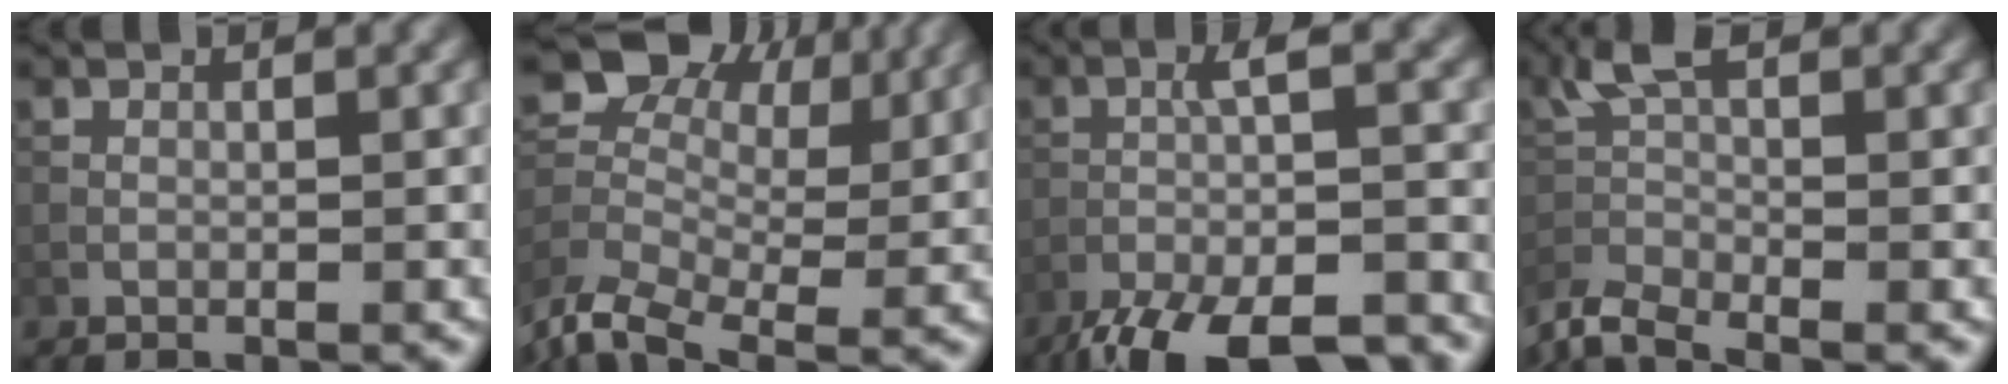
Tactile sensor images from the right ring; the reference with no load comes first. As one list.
[{"total": 8.3, "force": [-1.4, 5.5, 6.0], "torque": [-0.131, 0.017, -0.046]}, {"total": 10.6, "force": [-7.2, 2.3, 7.4], "torque": [-0.131, -0.004, -0.127]}, {"total": 4.5, "force": [-3.2, 1.0, 3.0], "torque": [-0.065, -0.005, -0.075]}]